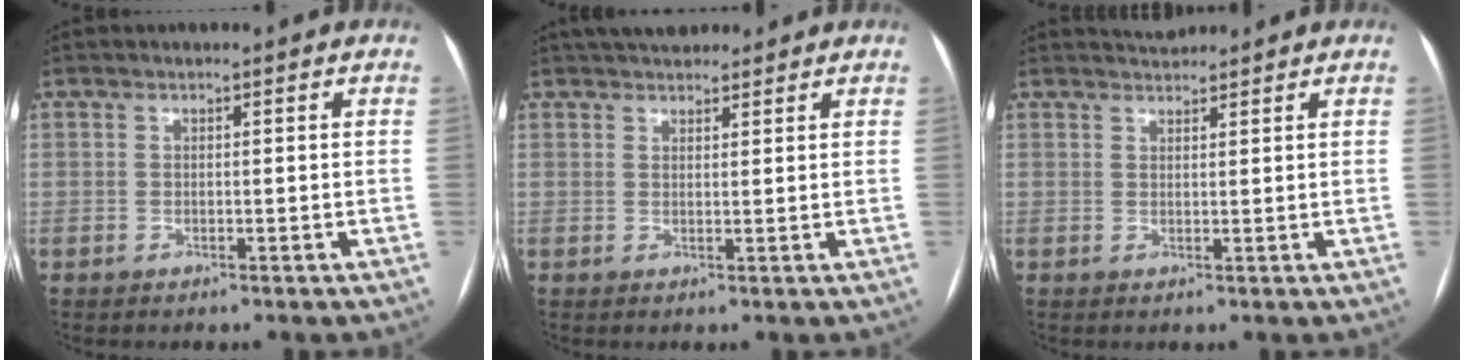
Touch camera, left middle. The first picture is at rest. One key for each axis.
{"total": 6.6, "fx": 5.8, "fy": 2.2, "fz": 2.4, "tx": -0.030, "ty": 0.031, "tz": 0.088}
{"total": 2.1, "fx": 2.0, "fy": 0.2, "fz": 0.0, "tx": -0.005, "ty": 0.012, "tz": 0.038}